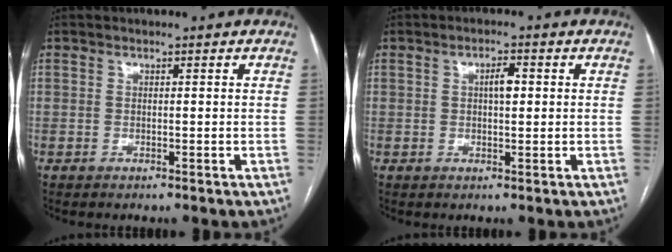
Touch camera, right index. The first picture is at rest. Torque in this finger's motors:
{"motor_torque": [0.48, 0.06, 0.15, 0.05]}